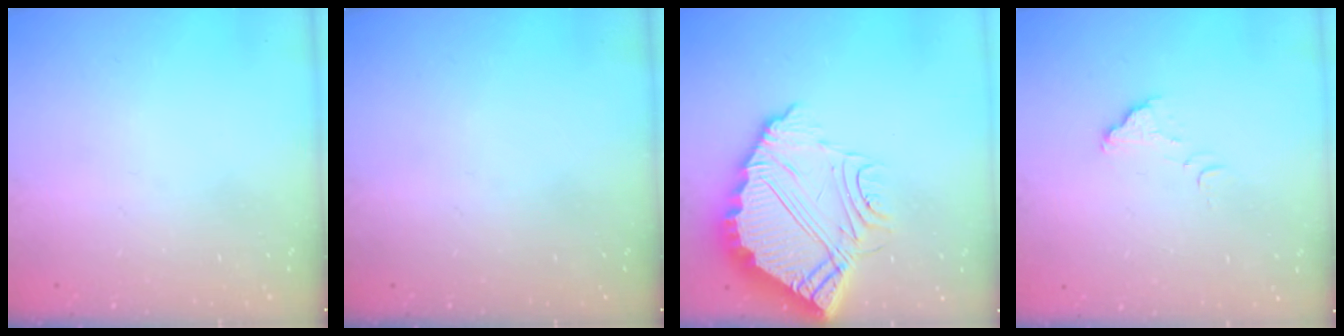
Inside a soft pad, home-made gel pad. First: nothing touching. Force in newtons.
{"total": 0.0}
{"total": 12.5, "press": 12.5, "slide": 0.9}
{"total": 2.4, "press": 2.4, "slide": 0.1}